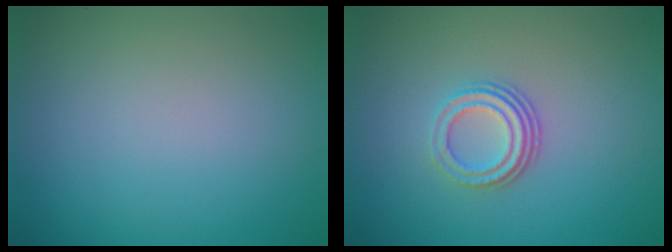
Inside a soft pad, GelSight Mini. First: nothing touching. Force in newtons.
{"total": 3.0, "press": 2.1, "slide": 2.1}